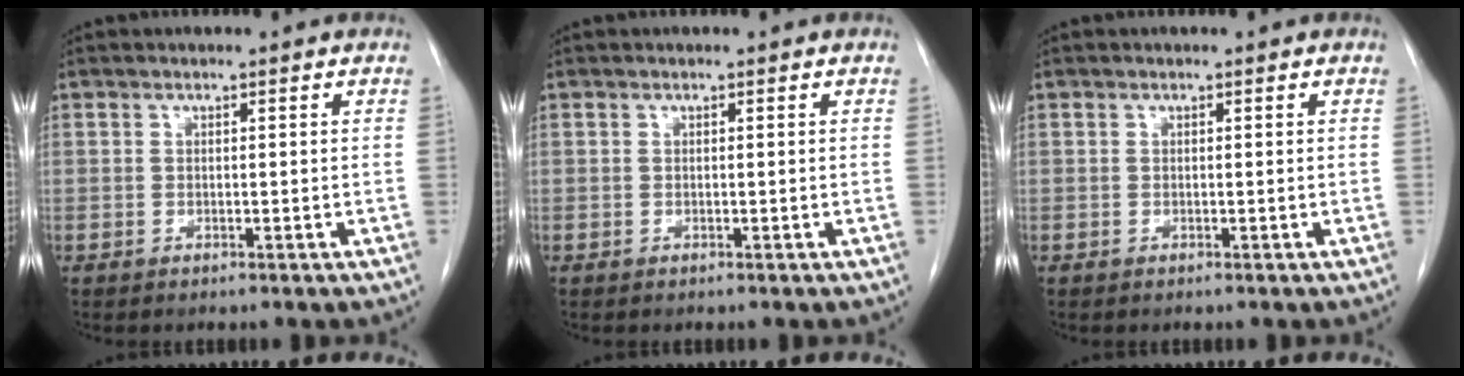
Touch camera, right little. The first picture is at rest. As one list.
[{"total": 0.0}, {"total": 0.0}]